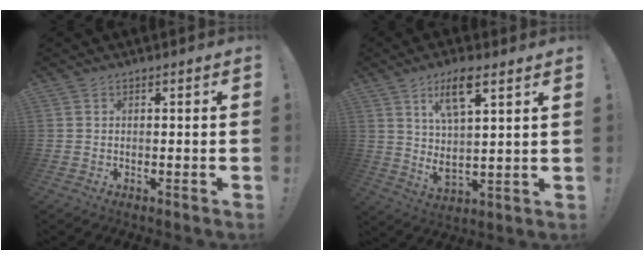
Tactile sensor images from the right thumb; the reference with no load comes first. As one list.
[{"total": 11.6, "force": [6.3, 3.3, 9.2], "torque": [-0.162, -0.019, 0.105]}]